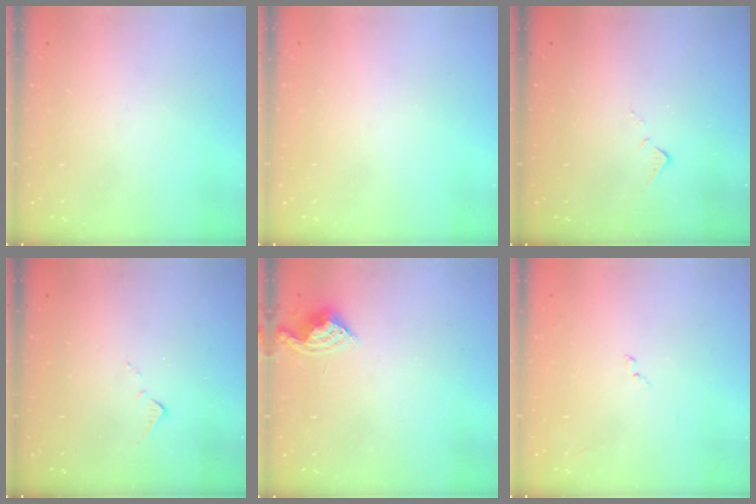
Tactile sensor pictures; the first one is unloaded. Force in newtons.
{"total": 0.0}
{"total": 6.7, "press": 6.6, "slide": 0.8}
{"total": 6.7, "press": 6.6, "slide": 0.8}
{"total": 6.4, "press": 6.4, "slide": 0.6}
{"total": 9.4, "press": 9.3, "slide": 0.7}